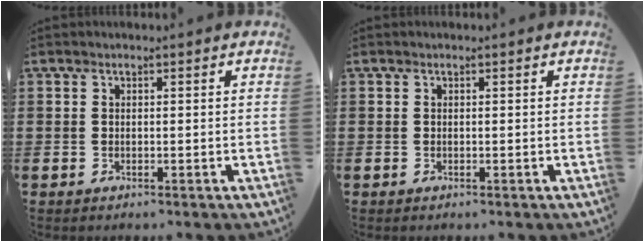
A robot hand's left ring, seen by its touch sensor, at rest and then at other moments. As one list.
[{"total": 0.0}]